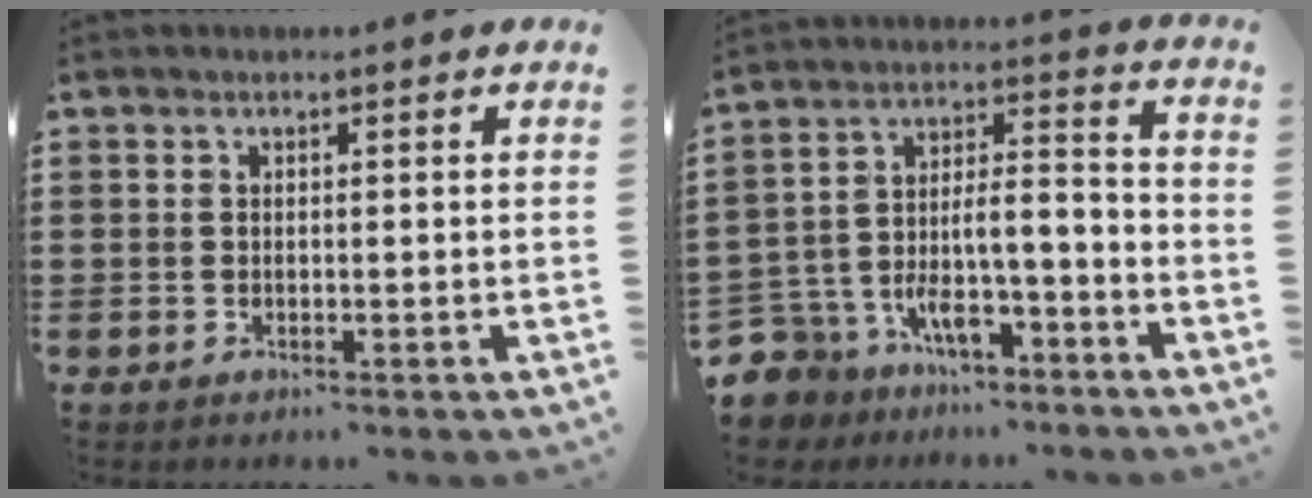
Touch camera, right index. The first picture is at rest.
{"total": 7.8, "force": [-6.3, 3.0, 3.5], "torque": [-0.080, 0.002, -0.125]}